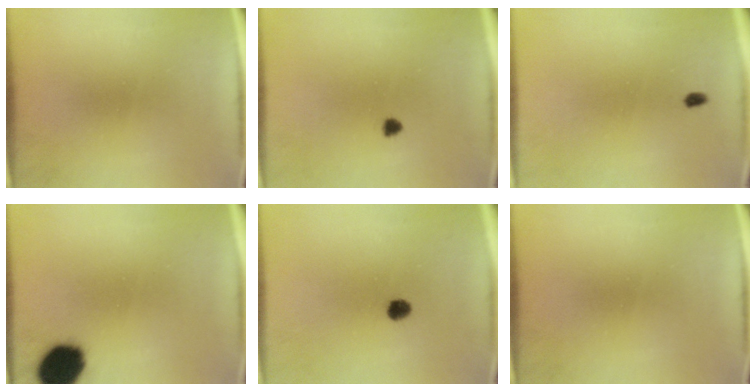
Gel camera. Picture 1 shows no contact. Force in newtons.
{"total": 1.2}
{"total": 1.1}
{"total": 12.7}
{"total": 2.5}
{"total": 0.0}